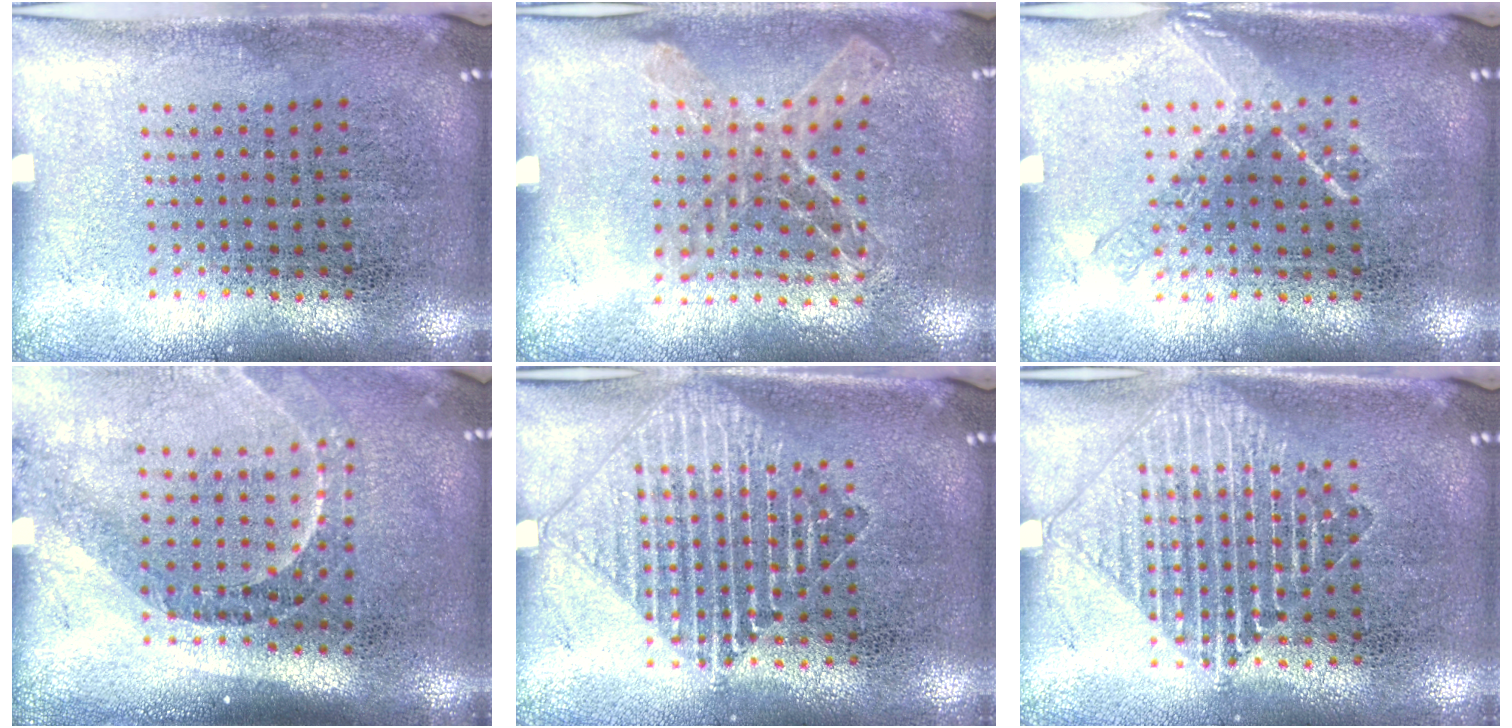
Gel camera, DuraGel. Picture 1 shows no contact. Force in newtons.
{"total": 1.1, "press": 1.1, "slide": 0.3}
{"total": 1.1, "press": 1.1, "slide": 0.2}
{"total": 1.6, "press": 1.3, "slide": 0.9}
{"total": 1.4, "press": 1.4, "slide": 0.3}
{"total": 1.4, "press": 1.4, "slide": 0.3}